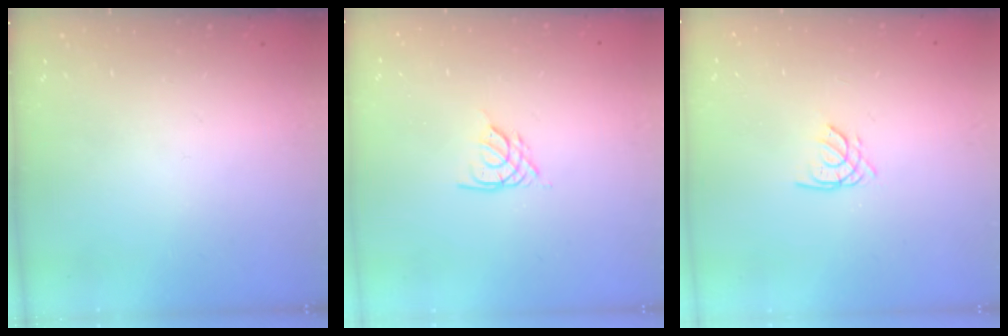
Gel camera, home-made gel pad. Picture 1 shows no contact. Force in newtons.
{"total": 2.6, "press": 2.6, "slide": 0.6}
{"total": 1.6, "press": 1.6, "slide": 0.2}